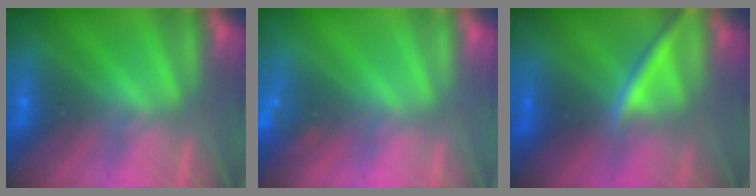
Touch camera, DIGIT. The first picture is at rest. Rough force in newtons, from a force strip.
{"total": 3.6}
{"total": 2.3}